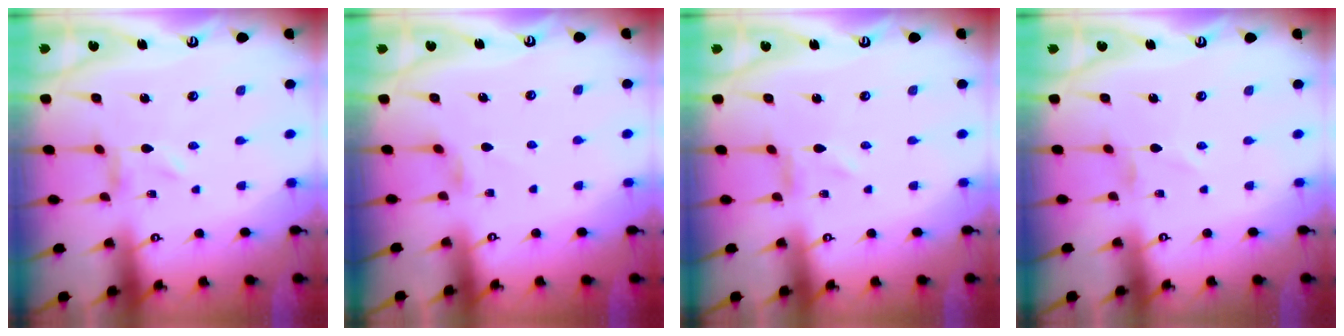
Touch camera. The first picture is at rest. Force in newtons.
{"total": 1.7, "press": 1.7, "slide": 0.3}
{"total": 0.0}
{"total": 1.1, "press": 1.1, "slide": 0.1}